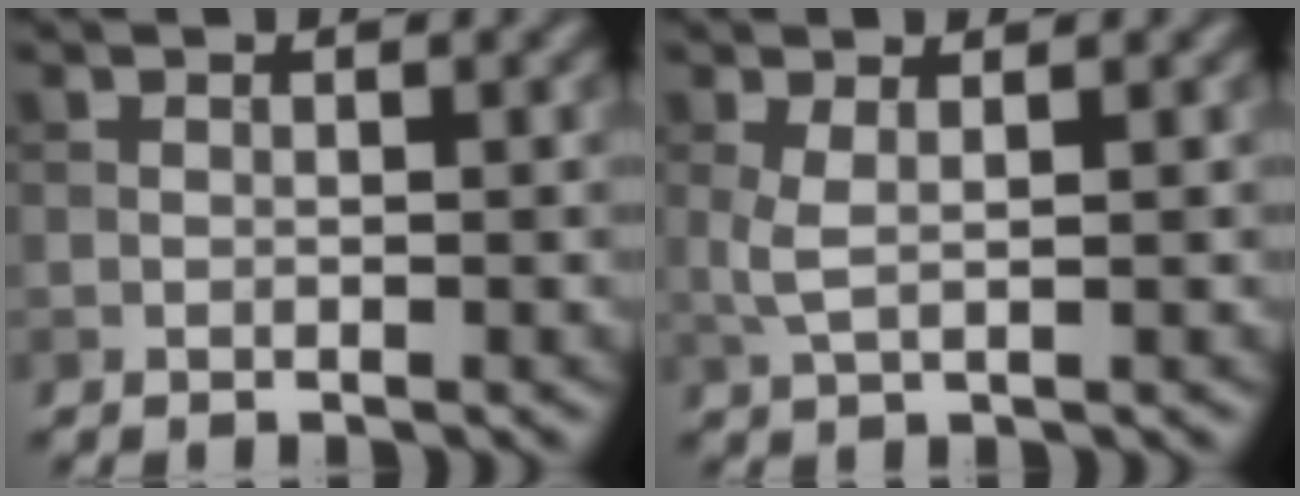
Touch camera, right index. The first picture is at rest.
{"total": 1.8, "force": [0.5, 0.5, 1.7], "torque": [-0.041, 0.000, 0.012]}